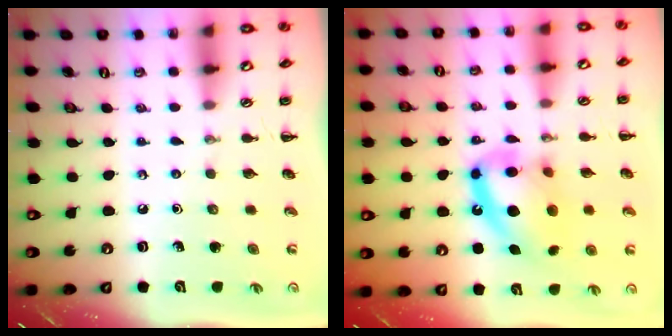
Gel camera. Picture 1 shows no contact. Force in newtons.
{"total": 15.1, "press": 14.7, "slide": 3.7}